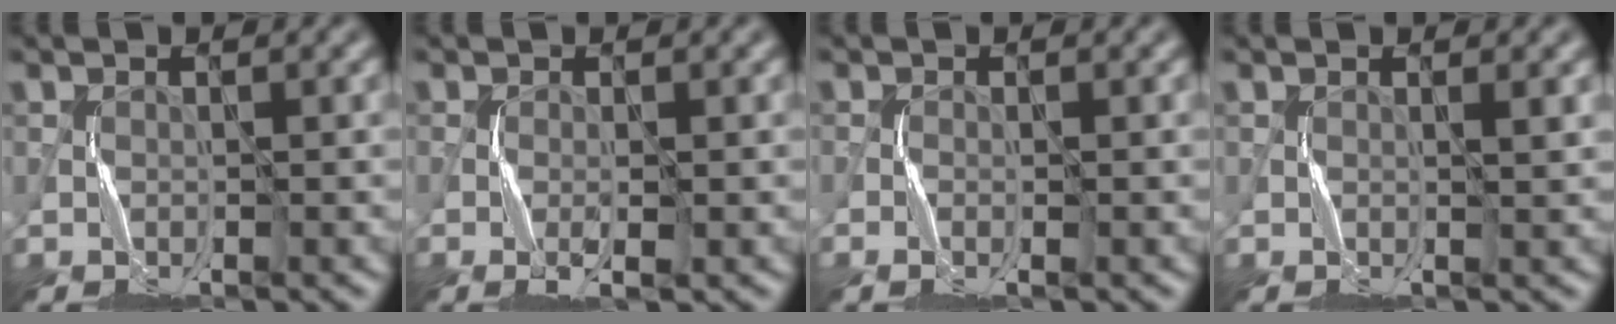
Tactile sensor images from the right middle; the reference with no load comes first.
{"total": 1.3, "force": [-0.5, 0.2, 1.2], "torque": [-0.024, -0.003, -0.009]}
{"total": 0.0}
{"total": 0.9, "force": [0.4, 0.0, 0.8], "torque": [-0.009, -0.005, 0.005]}